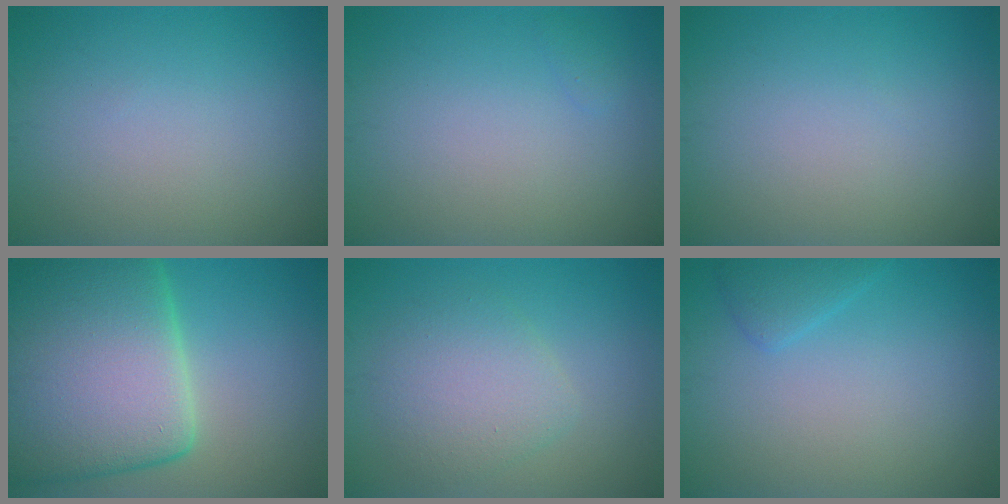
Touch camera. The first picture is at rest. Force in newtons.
{"total": 0.5, "press": 0.5, "slide": 0.0}
{"total": 0.0}
{"total": 16.2, "press": 16.1, "slide": 1.5}
{"total": 3.6, "press": 3.6, "slide": 0.4}
{"total": 1.6, "press": 1.6, "slide": 0.1}